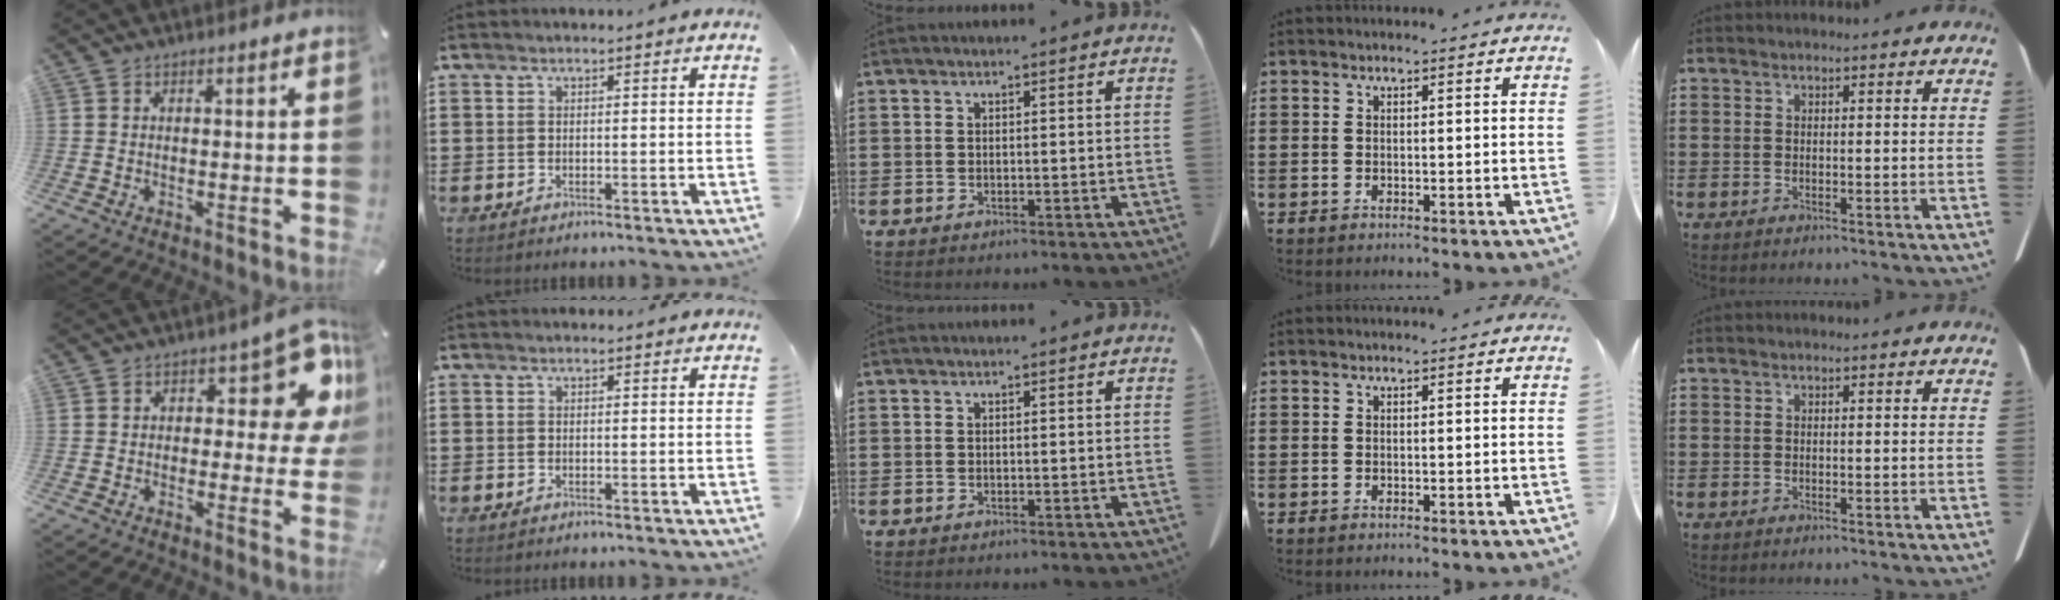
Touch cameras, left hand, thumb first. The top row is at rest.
{"thumb": {"total": 14.2, "force": [6.1, 6.6, 11.0], "torque": [-0.124, -0.045, 0.100]}}